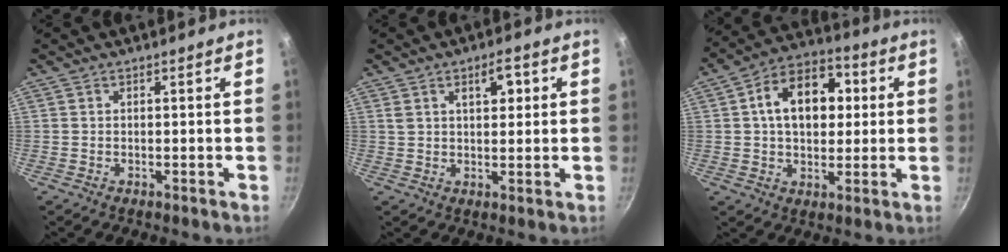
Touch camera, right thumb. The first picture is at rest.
{"total": 5.0, "force": [1.9, 2.6, 3.9], "torque": [-0.043, -0.002, 0.028]}
{"total": 14.7, "force": [2.6, 10.1, 10.4], "torque": [-0.124, 0.019, 0.028]}